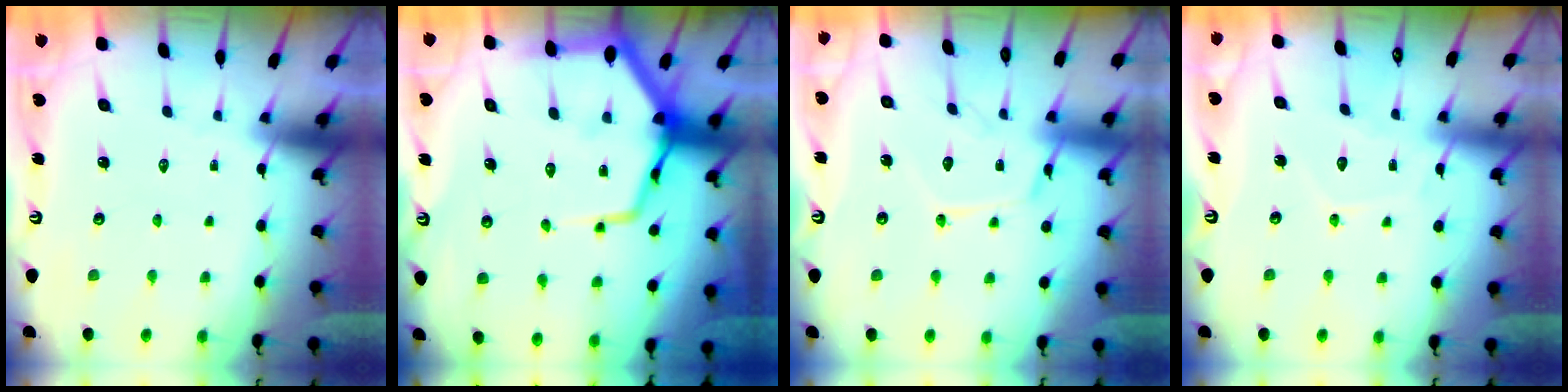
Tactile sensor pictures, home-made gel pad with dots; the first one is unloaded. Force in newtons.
{"total": 13.2, "press": 13.1, "slide": 1.5}
{"total": 12.3, "press": 12.3, "slide": 0.9}
{"total": 7.1, "press": 7.0, "slide": 0.8}